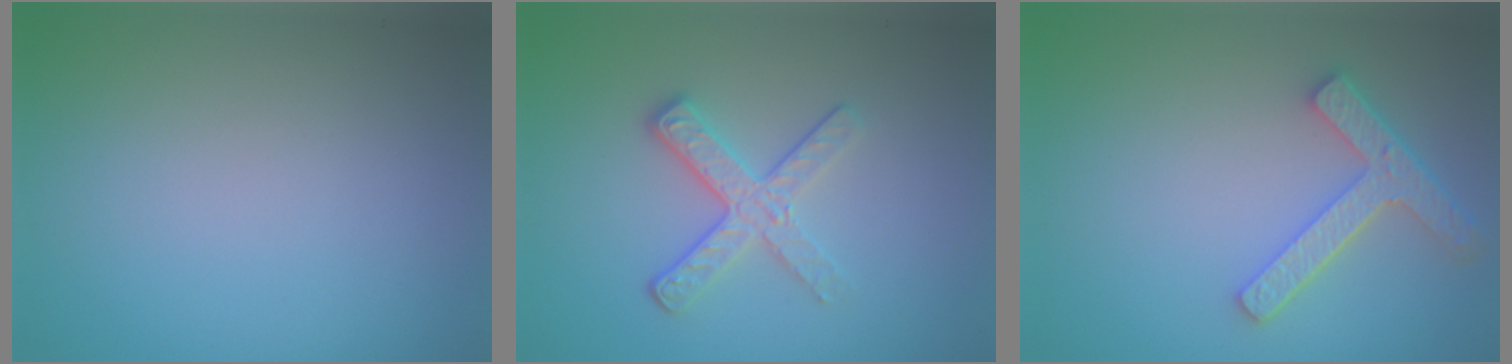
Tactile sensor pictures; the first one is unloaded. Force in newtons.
{"total": 3.3, "press": 2.6, "slide": 2.0}
{"total": 4.3, "press": 3.4, "slide": 2.6}